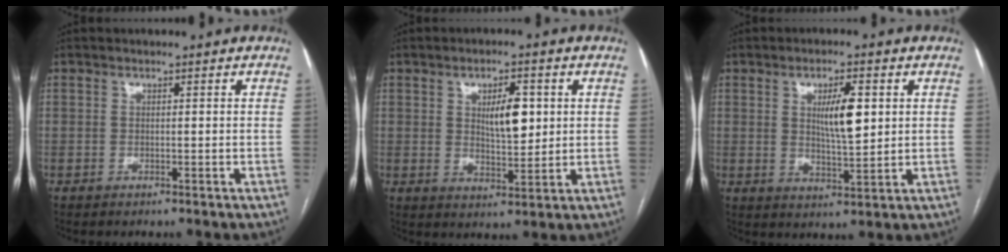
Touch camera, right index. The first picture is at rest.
{"total": 6.7, "force": [1.7, 2.5, 6.0], "torque": [-0.097, 0.002, 0.034]}
{"total": 6.9, "force": [1.8, 1.7, 6.5], "torque": [-0.109, 0.000, 0.033]}